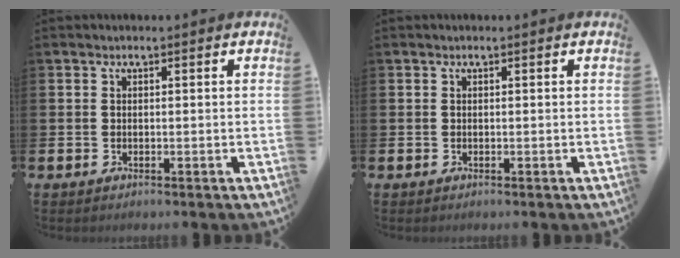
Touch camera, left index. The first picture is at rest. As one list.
[{"total": 0.0}]